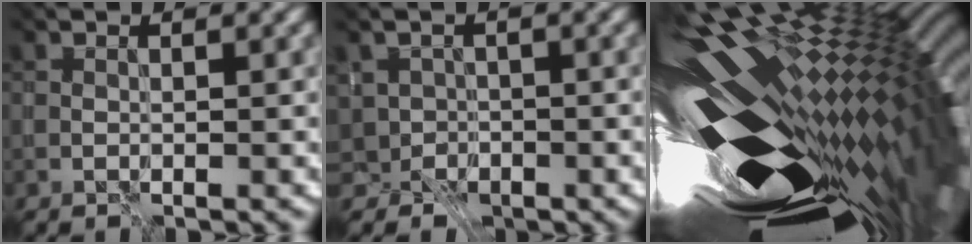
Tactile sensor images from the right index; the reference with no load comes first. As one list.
[{"total": 3.5, "force": [-1.1, 3.4, 0.2], "torque": [0.012, 0.004, -0.023]}, {"total": 18.7, "force": [0.4, 7.6, 17.1], "torque": [-0.275, -0.009, 0.055]}]